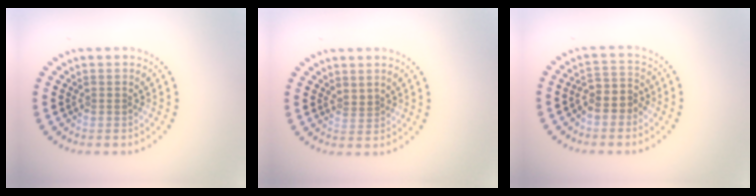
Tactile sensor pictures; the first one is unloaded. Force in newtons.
{"total": 0.6, "press": 0.2, "slide": 0.5}
{"total": 2.9, "press": 2.5, "slide": 1.4}